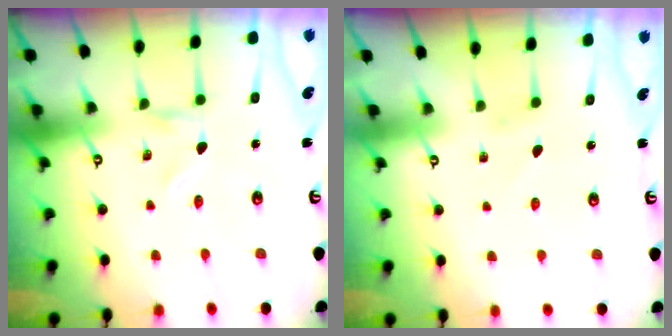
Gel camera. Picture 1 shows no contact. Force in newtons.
{"total": 0.0}